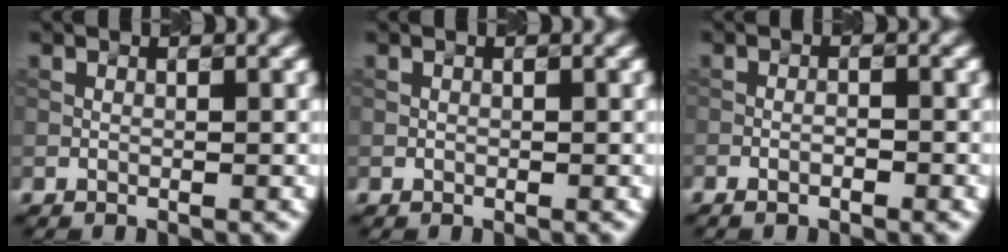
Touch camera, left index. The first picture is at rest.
{"total": 0.0}
{"total": 2.1, "force": [-0.9, 0.7, 1.7], "torque": [-0.017, 0.004, -0.016]}